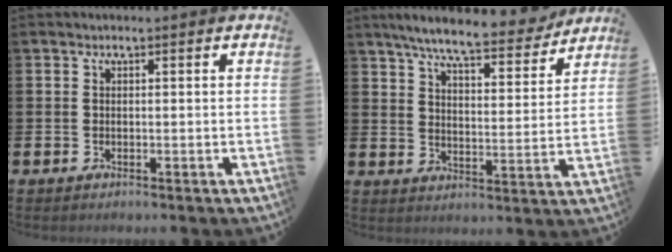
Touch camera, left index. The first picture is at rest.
{"total": 8.0, "force": [7.3, 0.8, 3.1], "torque": [-0.077, -0.043, 0.125]}